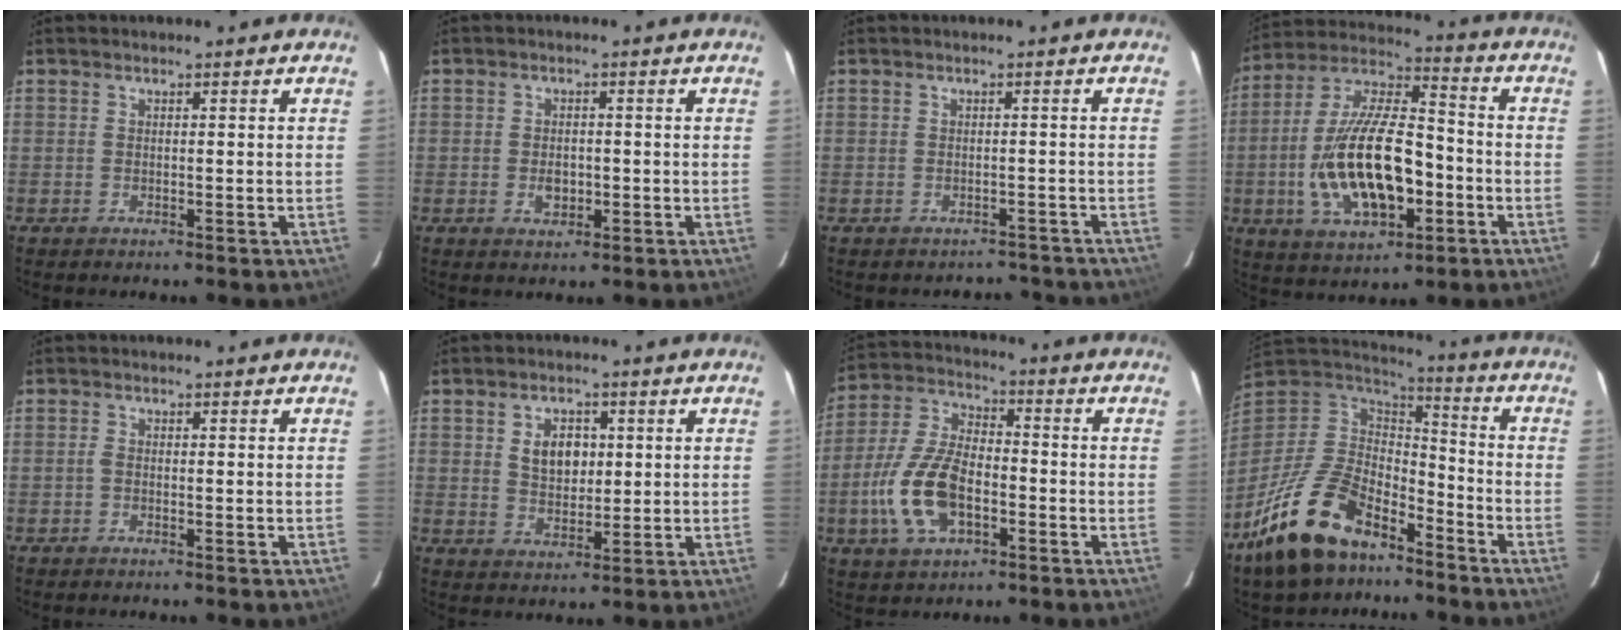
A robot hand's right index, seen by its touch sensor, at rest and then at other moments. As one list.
[{"total": 3.0, "force": [-0.6, 2.2, 1.9], "torque": [-0.032, 0.002, -0.007]}, {"total": 5.9, "force": [-5.4, 2.4, 0.7], "torque": [-0.005, 0.017, -0.054]}, {"total": 20.2, "force": [-4.8, 8.8, 17.5], "torque": [-0.356, 0.001, -0.079]}, {"total": 0.5, "force": [-0.2, 0.2, 0.4], "torque": [-0.005, 0.003, -0.005]}, {"total": 5.9, "force": [1.5, 3.9, 4.2], "torque": [-0.068, 0.007, 0.031]}, {"total": 13.6, "force": [-4.4, 7.0, 10.9], "torque": [-0.237, 0.006, -0.081]}, {"total": 20.6, "force": [-13.4, 10.4, 11.8], "torque": [-0.257, -0.008, -0.231]}]